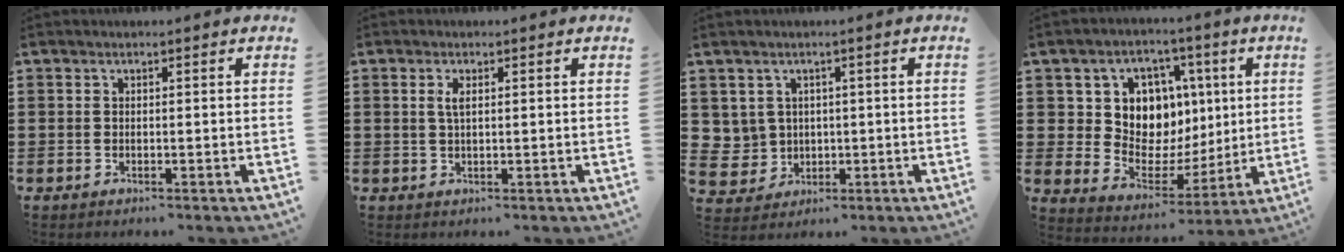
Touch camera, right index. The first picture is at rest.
{"total": 2.0, "force": [0.5, 0.6, 1.8], "torque": [-0.037, 0.004, 0.008]}
{"total": 3.5, "force": [1.1, 3.3, 0.4], "torque": [-0.026, 0.007, 0.021]}
{"total": 10.0, "force": [3.5, 8.4, 4.1], "torque": [-0.097, -0.017, 0.068]}